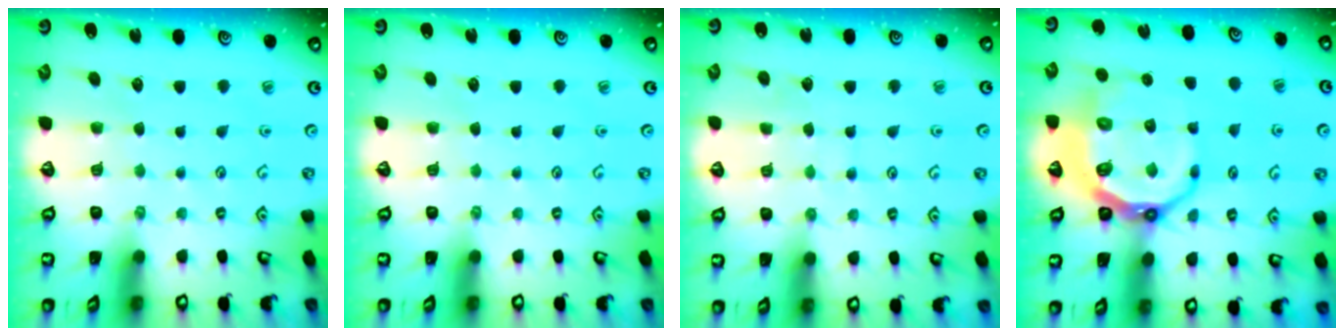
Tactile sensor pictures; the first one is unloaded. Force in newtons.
{"total": 0.0}
{"total": 4.9, "press": 4.9, "slide": 0.4}
{"total": 14.4, "press": 13.9, "slide": 3.9}